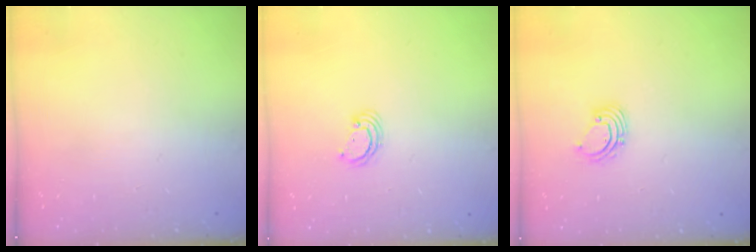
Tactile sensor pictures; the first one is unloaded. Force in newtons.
{"total": 2.7, "press": 2.7, "slide": 0.2}
{"total": 2.6, "press": 2.6, "slide": 0.2}